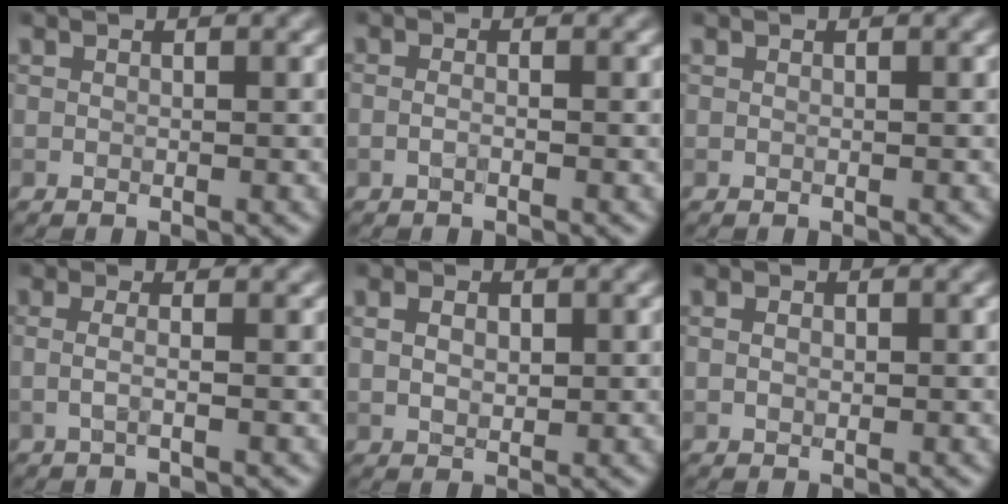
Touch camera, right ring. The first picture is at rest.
{"total": 0.8, "force": [-0.4, 0.2, 0.7], "torque": [-0.015, -0.002, -0.010]}
{"total": 0.0}
{"total": 2.1, "force": [0.0, 0.8, 2.0], "torque": [-0.035, -0.004, -0.015]}
{"total": 2.2, "force": [0.5, 1.5, 1.5], "torque": [-0.030, 0.000, 0.011]}
{"total": 1.4, "force": [0.2, 1.1, 0.9], "torque": [-0.015, 0.001, 0.004]}